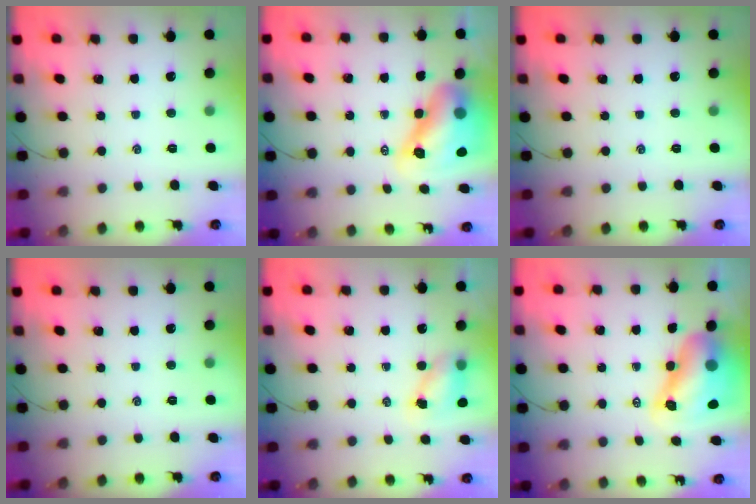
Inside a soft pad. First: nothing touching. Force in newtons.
{"total": 12.6, "press": 12.1, "slide": 3.7}
{"total": 0.0}
{"total": 0.0}
{"total": 5.6, "press": 5.5, "slide": 0.6}
{"total": 12.8, "press": 12.1, "slide": 4.2}